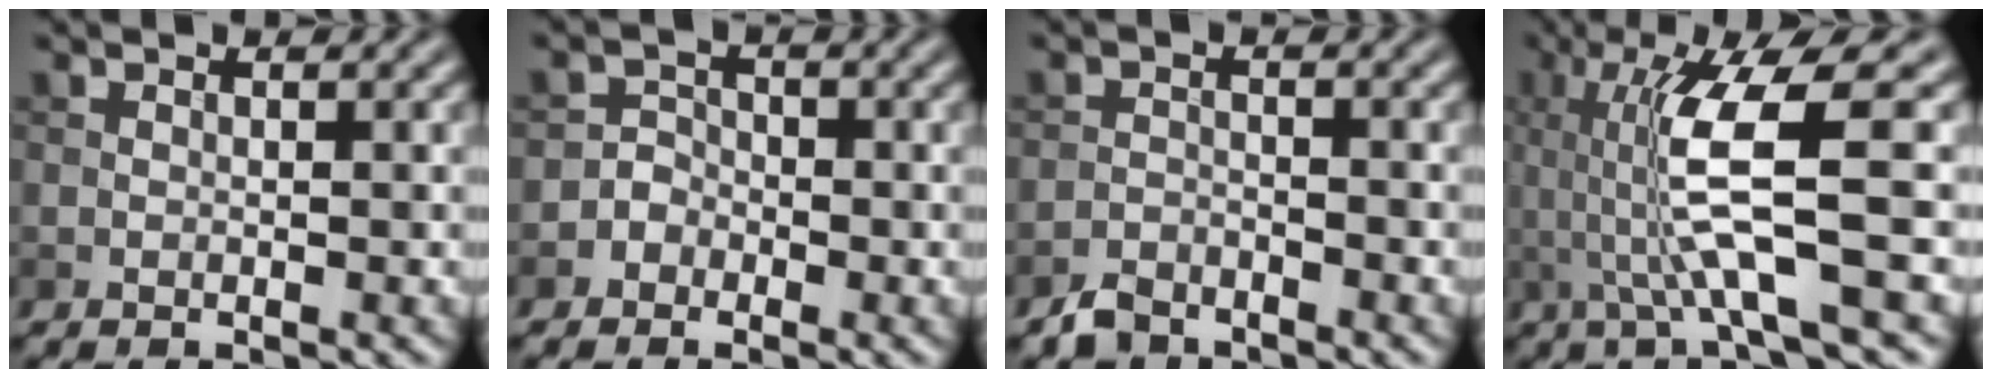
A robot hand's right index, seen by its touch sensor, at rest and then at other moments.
{"total": 1.9, "force": [-1.0, 1.6, 0.2], "torque": [0.018, 0.011, -0.026]}
{"total": 2.1, "force": [-1.9, 0.9, 0.4], "torque": [-0.006, 0.004, -0.041]}
{"total": 7.7, "force": [0.4, 1.4, 7.5], "torque": [-0.135, 0.000, 0.012]}